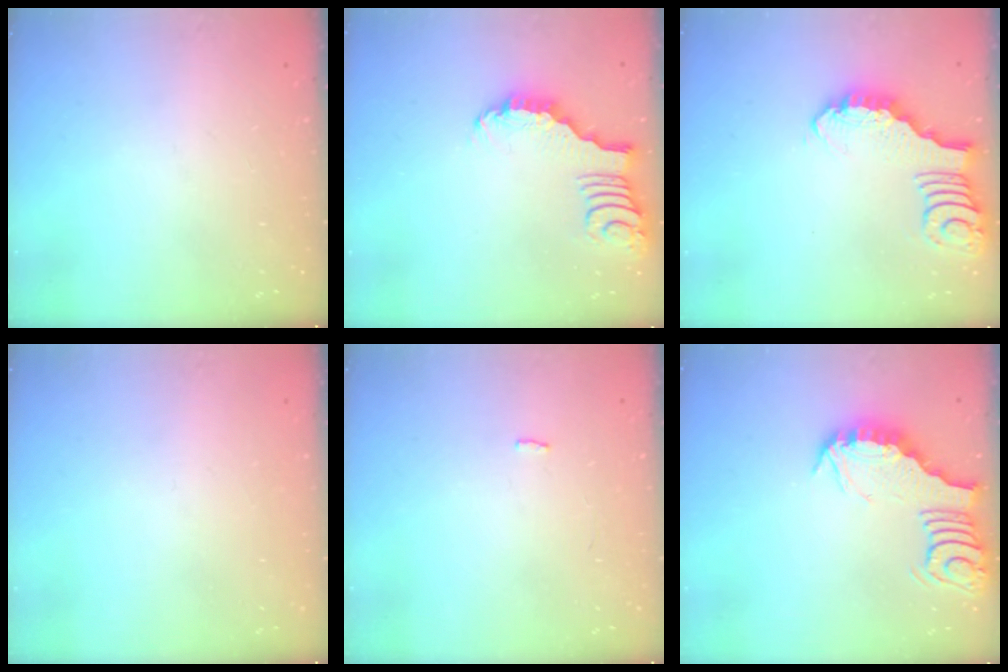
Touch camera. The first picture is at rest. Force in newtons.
{"total": 2.6, "press": 2.6, "slide": 0.3}
{"total": 2.9, "press": 2.9, "slide": 0.2}
{"total": 0.0}
{"total": 2.0, "press": 2.0, "slide": 0.3}
{"total": 3.3, "press": 3.3, "slide": 0.4}